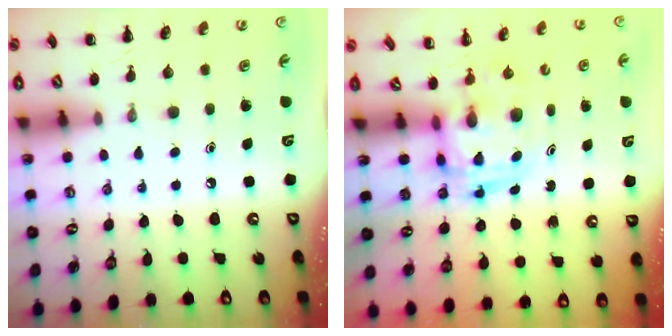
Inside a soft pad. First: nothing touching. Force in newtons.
{"total": 3.0, "press": 3.0, "slide": 0.5}